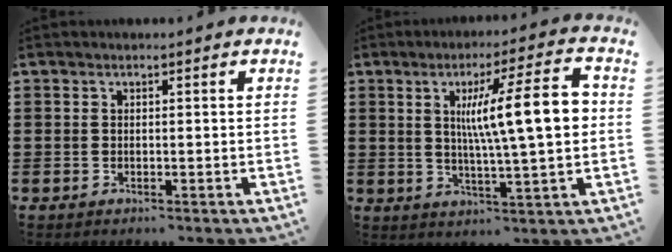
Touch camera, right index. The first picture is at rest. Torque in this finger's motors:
{"motor_torque": [2.14, 0.00, 1.05, 0.21]}